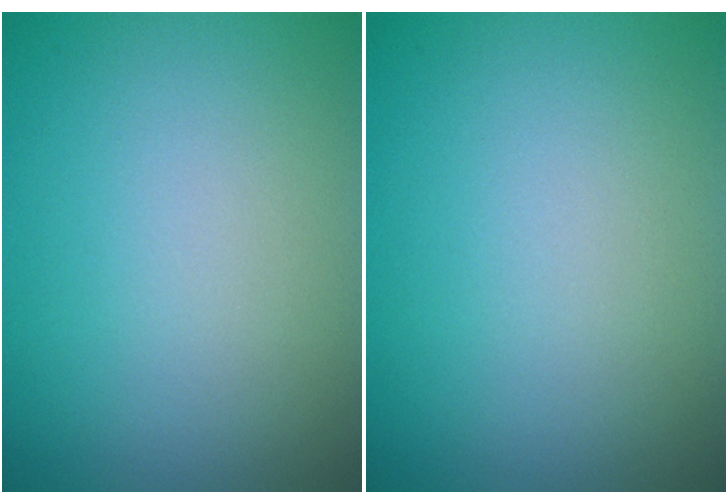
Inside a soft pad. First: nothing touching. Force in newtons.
{"total": 0.0}